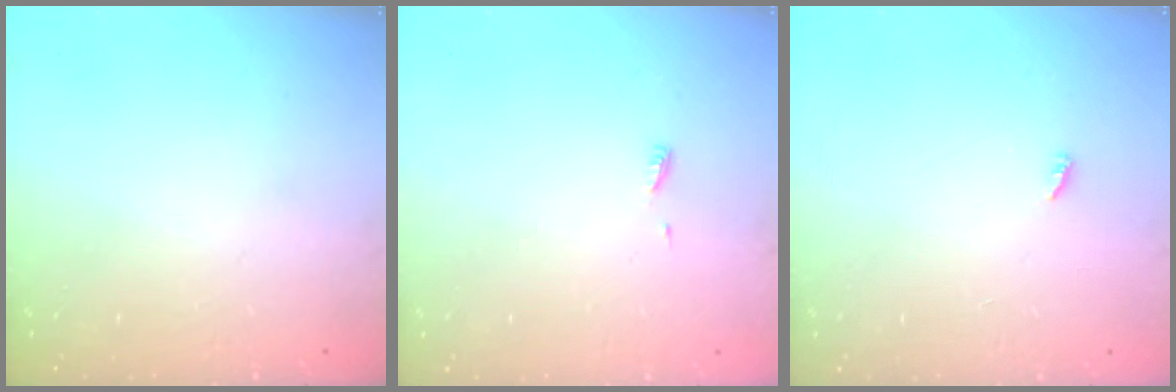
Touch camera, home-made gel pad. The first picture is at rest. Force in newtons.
{"total": 3.9, "press": 3.9, "slide": 0.6}
{"total": 2.3, "press": 2.3, "slide": 0.2}